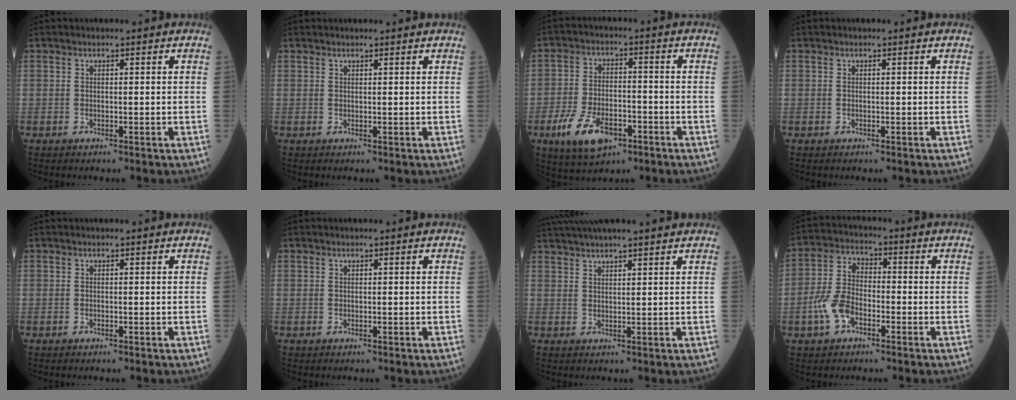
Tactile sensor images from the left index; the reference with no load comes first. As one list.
[{"total": 1.6, "force": [1.6, 0.0, 0.3], "torque": [-0.007, 0.014, 0.023]}, {"total": 9.6, "force": [-5.1, 4.8, 6.6], "torque": [-0.136, -0.008, -0.088]}, {"total": 0.0}, {"total": 0.0}, {"total": 0.0}, {"total": 11.2, "force": [9.8, 0.3, 5.3], "torque": [-0.095, 0.036, 0.140]}, {"total": 7.0, "force": [-2.9, 4.0, 4.9], "torque": [-0.117, 0.007, -0.065]}]